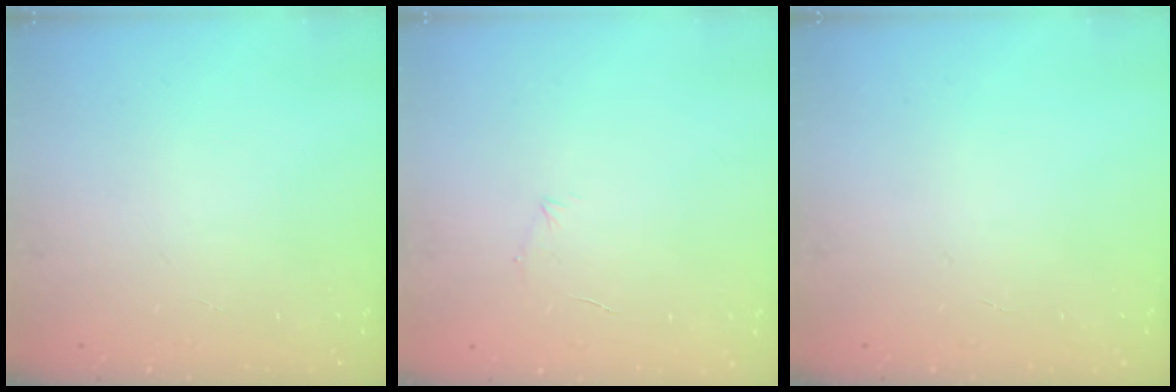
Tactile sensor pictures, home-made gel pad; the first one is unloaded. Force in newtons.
{"total": 3.9, "press": 3.8, "slide": 1.0}
{"total": 0.0}